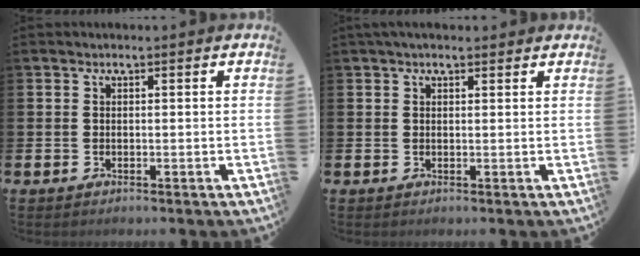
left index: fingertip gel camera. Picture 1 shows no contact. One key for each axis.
{"total": 1.4, "fx": 1.1, "fy": 0.4, "fz": 0.7, "tx": -0.014, "ty": 0.005, "tz": 0.020}